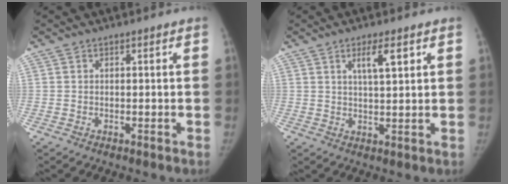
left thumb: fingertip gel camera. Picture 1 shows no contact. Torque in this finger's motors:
{"motor_torque": [0.44, 0.20, 0.70, -0.83, 0.01]}